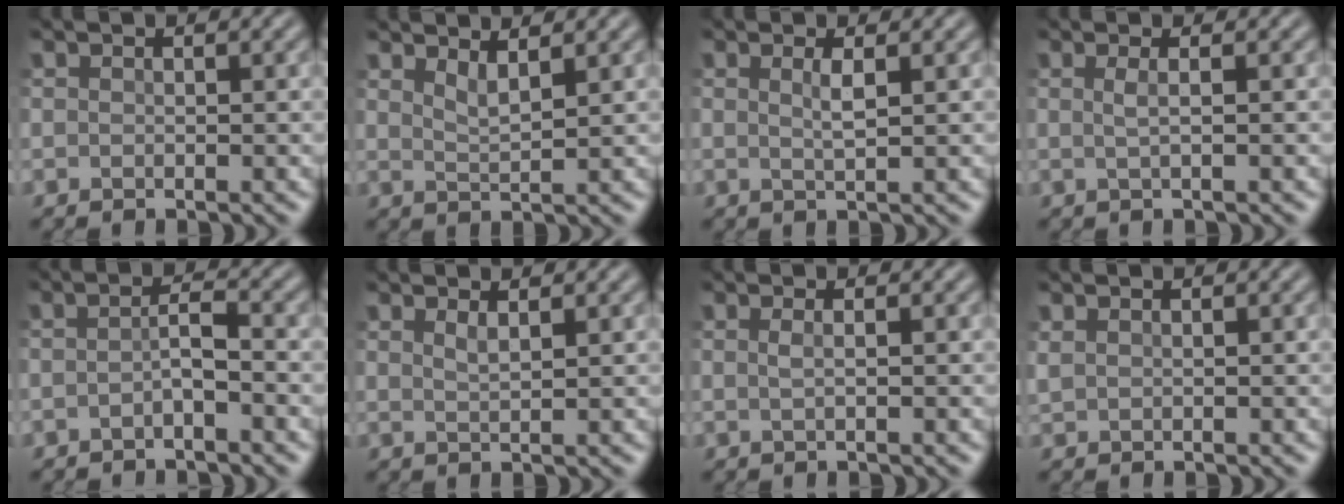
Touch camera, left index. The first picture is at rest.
{"total": 2.0, "force": [1.4, 0.5, 1.3], "torque": [-0.020, -0.005, 0.022]}
{"total": 1.5, "force": [0.3, 0.3, 1.4], "torque": [-0.025, -0.002, 0.000]}
{"total": 1.5, "force": [0.1, 0.5, 1.4], "torque": [-0.025, -0.001, -0.008]}
{"total": 1.9, "force": [-1.0, 0.3, 1.6], "torque": [-0.033, 0.002, -0.024]}
{"total": 1.2, "force": [0.7, 0.3, 0.9], "torque": [-0.014, -0.001, 0.009]}
{"total": 1.2, "force": [0.0, 0.5, 1.1], "torque": [-0.016, 0.000, -0.008]}
{"total": 0.7, "force": [0.5, 0.2, 0.4], "torque": [-0.017, 0.001, 0.013]}